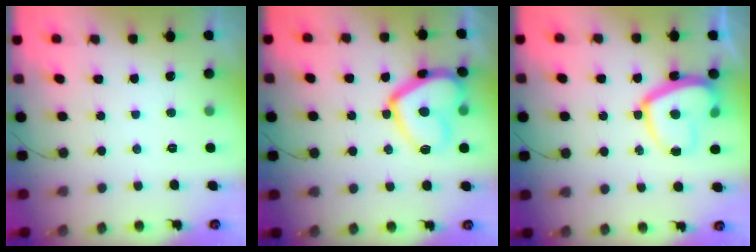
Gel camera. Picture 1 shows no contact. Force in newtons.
{"total": 14.6, "press": 14.5, "slide": 1.4}
{"total": 13.8, "press": 13.8, "slide": 1.1}